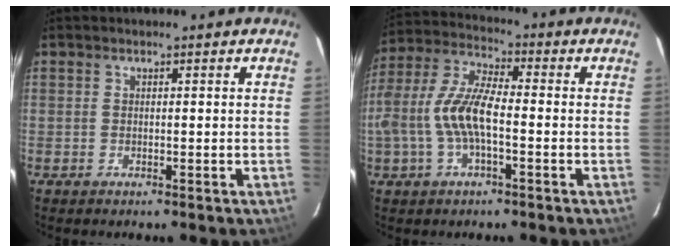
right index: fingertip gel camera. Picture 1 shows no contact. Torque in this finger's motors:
{"motor_torque": [0.47, -0.13, 0.36, 0.21]}